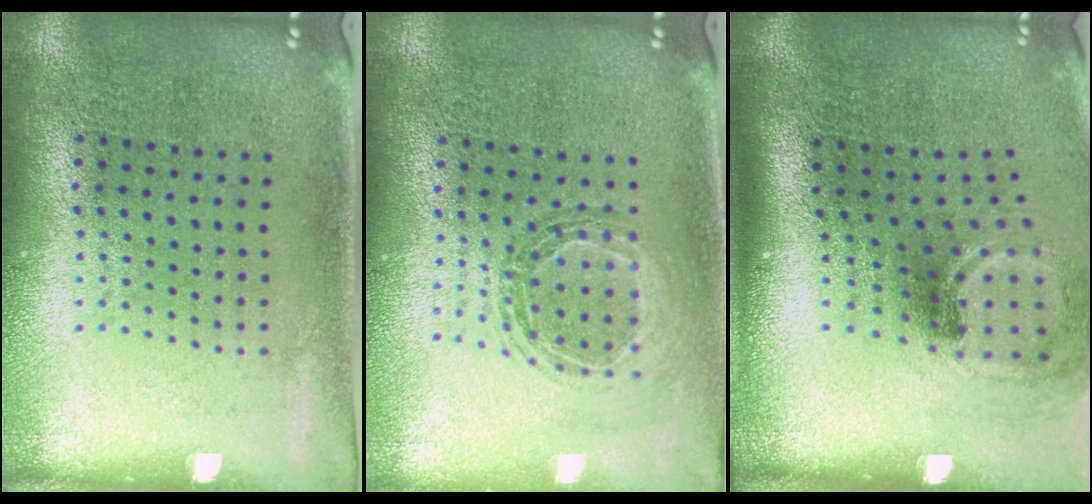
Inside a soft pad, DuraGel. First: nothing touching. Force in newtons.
{"total": 0.9, "press": 0.9, "slide": 0.1}
{"total": 1.8, "press": 1.1, "slide": 1.4}